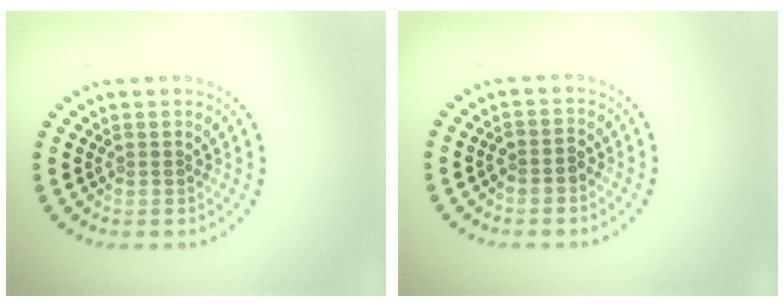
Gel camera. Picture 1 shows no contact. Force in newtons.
{"total": 1.3, "press": 1.1, "slide": 0.7}